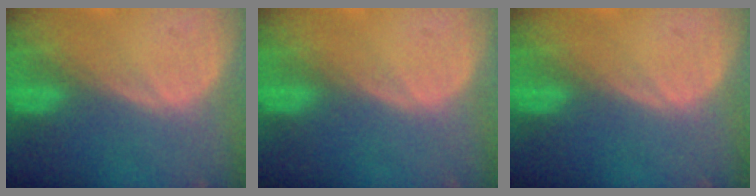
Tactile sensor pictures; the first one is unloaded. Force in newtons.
{"total": 0.0}
{"total": 0.0}